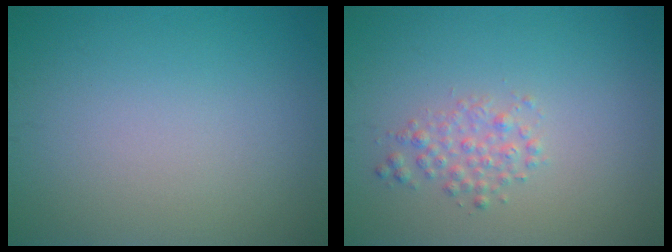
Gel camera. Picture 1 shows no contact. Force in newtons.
{"total": 1.8, "press": 1.8, "slide": 0.1}